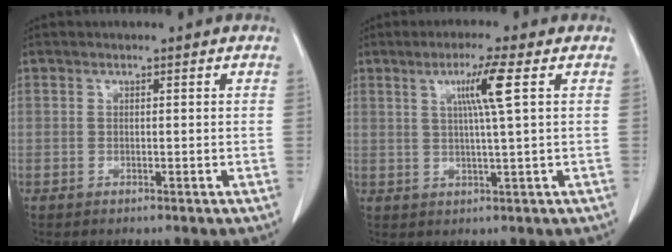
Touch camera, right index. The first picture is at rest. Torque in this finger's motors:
{"motor_torque": [0.39, 0.38, 0.33, 0.06]}